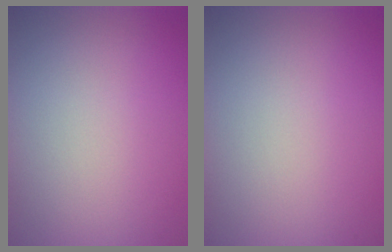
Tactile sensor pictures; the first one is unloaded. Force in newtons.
{"total": 0.0}